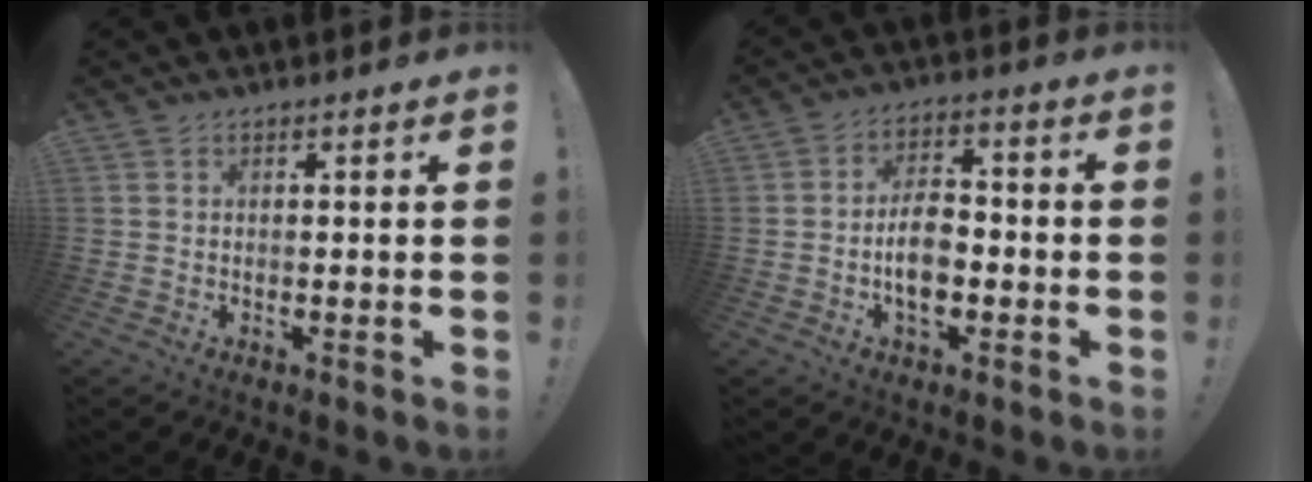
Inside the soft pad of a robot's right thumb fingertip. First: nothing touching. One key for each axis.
{"total": 8.8, "fx": -2.2, "fy": 5.5, "fz": 6.5, "tx": -0.103, "ty": 0.006, "tz": -0.042}